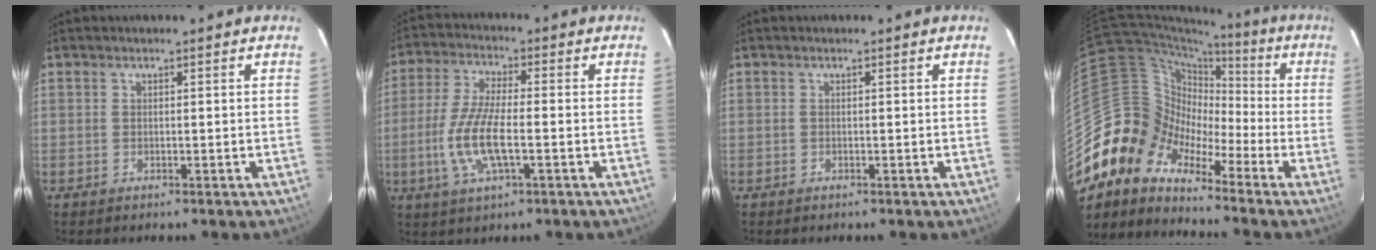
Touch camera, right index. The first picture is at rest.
{"total": 10.8, "force": [-2.6, 3.0, 10.1], "torque": [-0.213, -0.004, -0.054]}
{"total": 0.0}
{"total": 11.6, "force": [-8.0, 7.8, 2.9], "torque": [-0.063, 0.036, -0.183]}